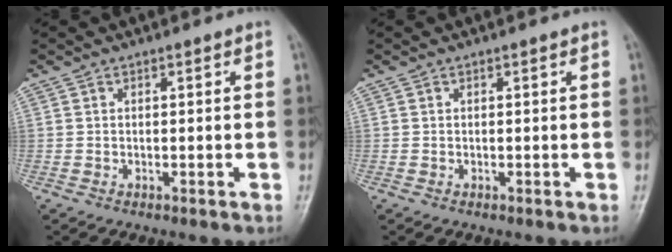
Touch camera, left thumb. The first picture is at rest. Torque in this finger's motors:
{"motor_torque": [0.00, 0.00, -0.08, -0.08, 0.00]}